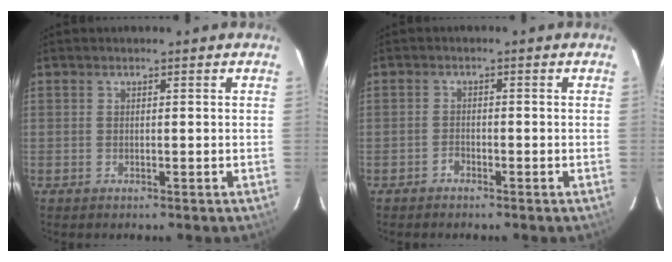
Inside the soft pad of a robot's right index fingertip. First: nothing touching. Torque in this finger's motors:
{"motor_torque": [0.04, 0.06, 0.05, -0.03]}